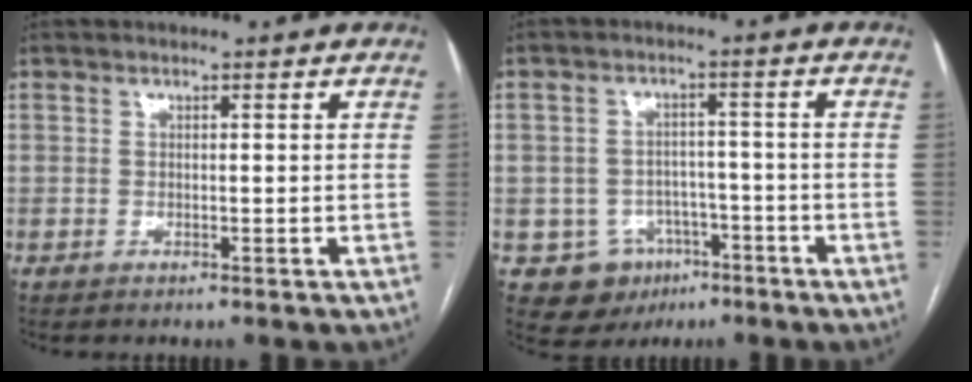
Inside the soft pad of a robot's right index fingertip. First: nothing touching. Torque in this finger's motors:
{"motor_torque": [-0.84, 0.39, -1.05, -0.21]}